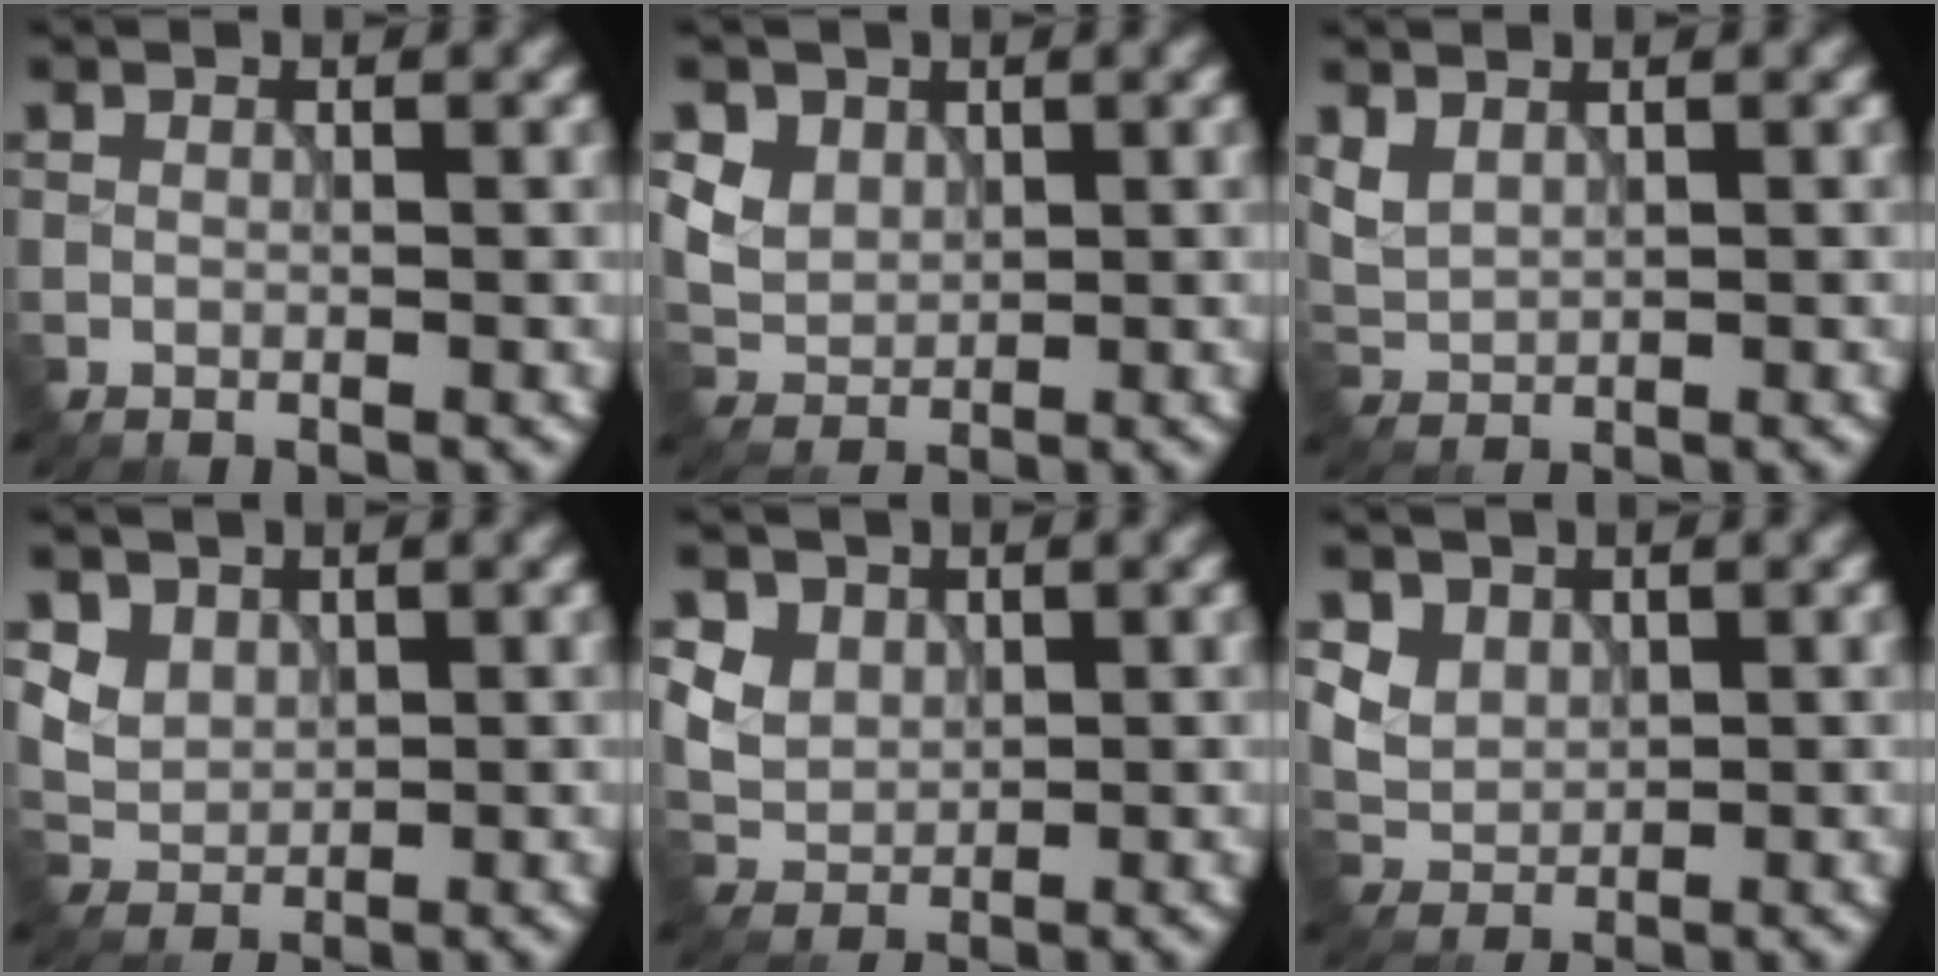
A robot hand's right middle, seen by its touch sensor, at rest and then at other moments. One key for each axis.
{"total": 4.0, "fx": 2.1, "fy": 3.0, "fz": 1.6, "tx": -0.051, "ty": -0.001, "tz": 0.057}
{"total": 1.9, "fx": 1.3, "fy": 1.1, "fz": 1.0, "tx": -0.027, "ty": -0.001, "tz": 0.033}
{"total": 2.6, "fx": 1.6, "fy": 1.9, "fz": 0.7, "tx": -0.022, "ty": -0.016, "tz": 0.048}
{"total": 4.4, "fx": 2.3, "fy": 3.3, "fz": 1.8, "tx": -0.054, "ty": 0.002, "tz": 0.056}
{"total": 3.1, "fx": 1.8, "fy": 2.3, "fz": 1.0, "tx": -0.030, "ty": -0.011, "tz": 0.053}